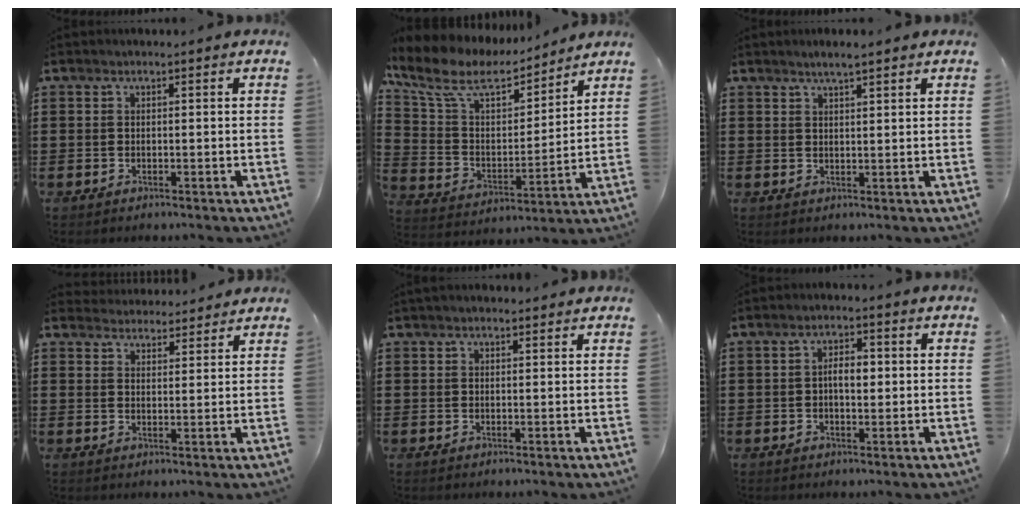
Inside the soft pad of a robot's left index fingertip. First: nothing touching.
{"total": 10.1, "force": [7.5, 4.2, 5.2], "torque": [-0.135, -0.034, 0.129]}
{"total": 2.0, "force": [1.7, 0.3, 1.1], "torque": [-0.022, 0.003, 0.031]}
{"total": 3.2, "force": [3.1, 0.6, -0.3], "torque": [-0.005, -0.011, 0.059]}
{"total": 1.0, "force": [0.8, 0.4, 0.1], "torque": [-0.004, 0.004, 0.016]}
{"total": 3.6, "force": [0.0, 1.7, 3.2], "torque": [-0.054, 0.005, -0.005]}